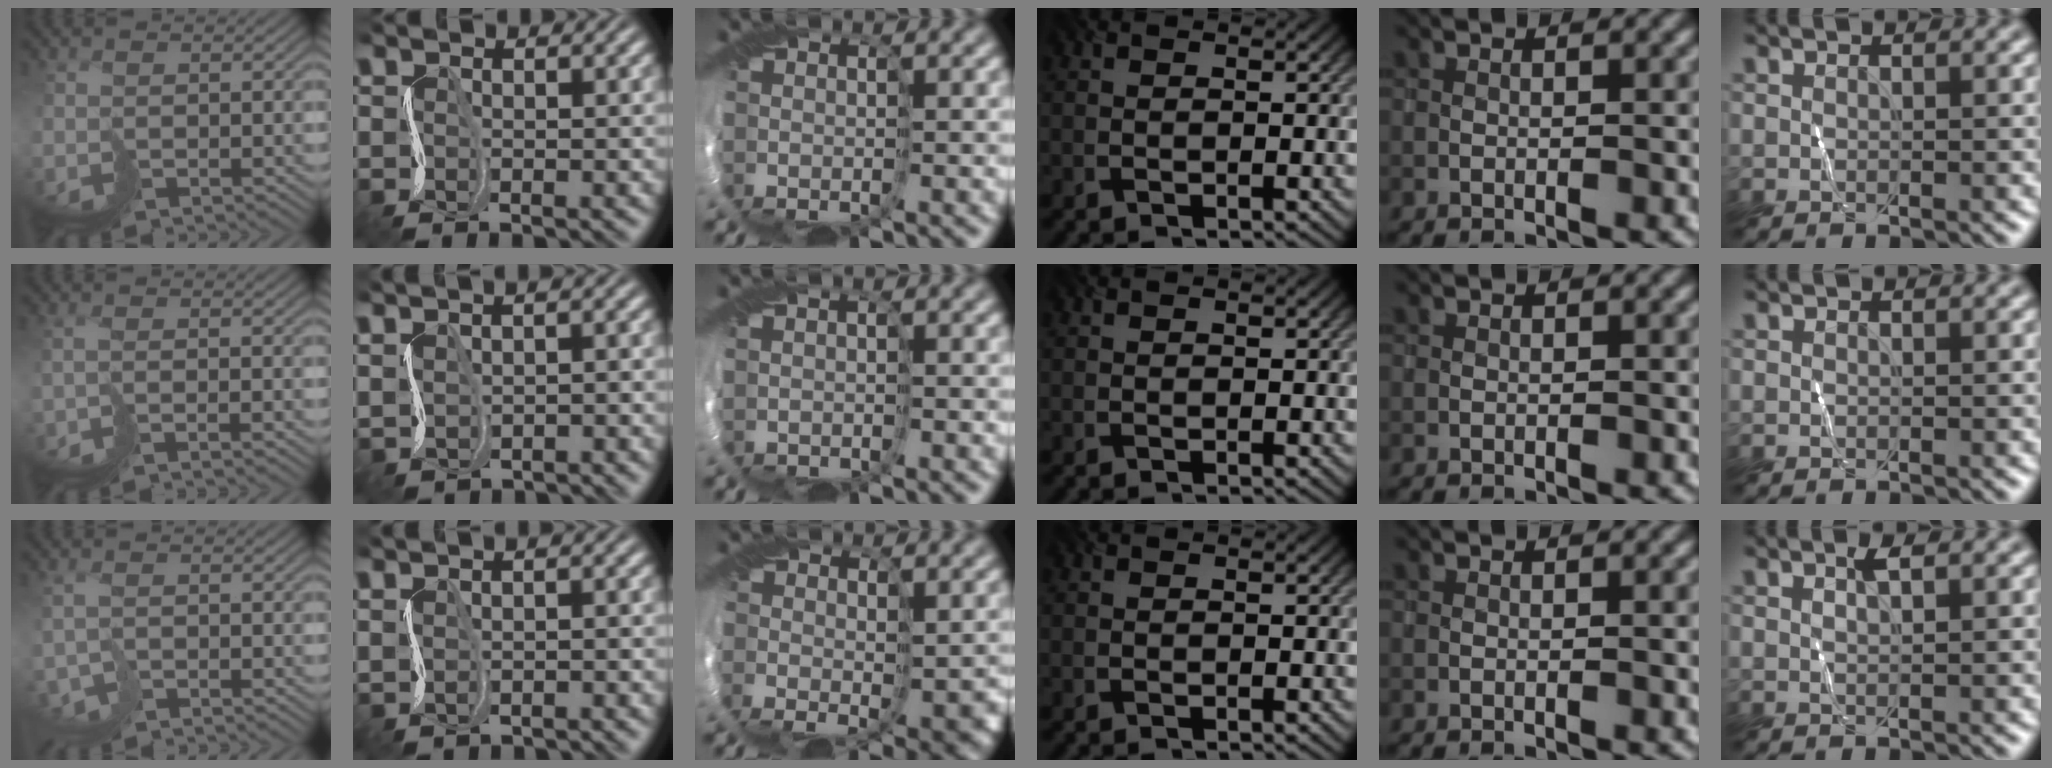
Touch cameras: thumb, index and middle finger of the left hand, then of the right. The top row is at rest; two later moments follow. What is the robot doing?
{"motion": "cut", "object": "paper"}